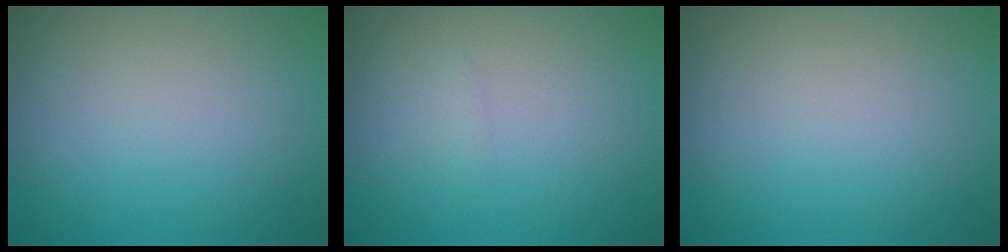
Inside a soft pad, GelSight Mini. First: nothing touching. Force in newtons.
{"total": 0.5, "press": 0.5, "slide": 0.0}
{"total": 0.0}